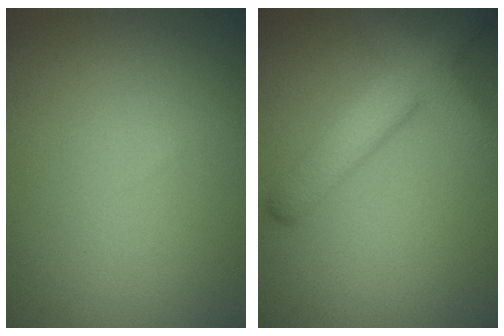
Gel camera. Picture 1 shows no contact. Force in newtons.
{"total": 5.4, "press": 5.4, "slide": 0.3}